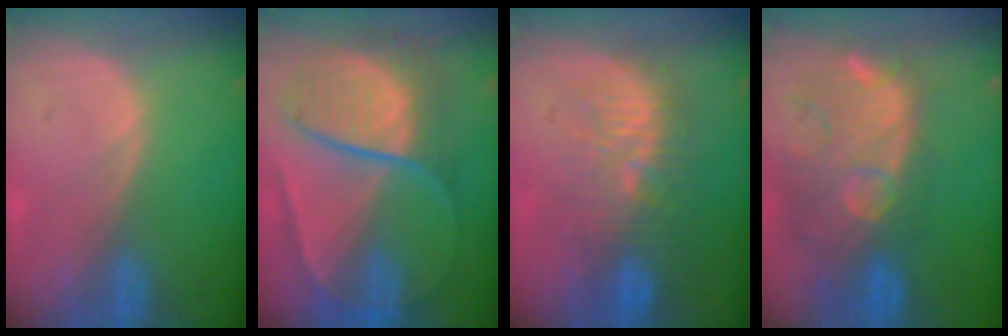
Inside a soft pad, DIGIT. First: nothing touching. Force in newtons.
{"total": 10.2, "press": 10.2, "slide": 1.0}
{"total": 9.7, "press": 9.1, "slide": 3.4}
{"total": 12.5, "press": 11.2, "slide": 5.4}